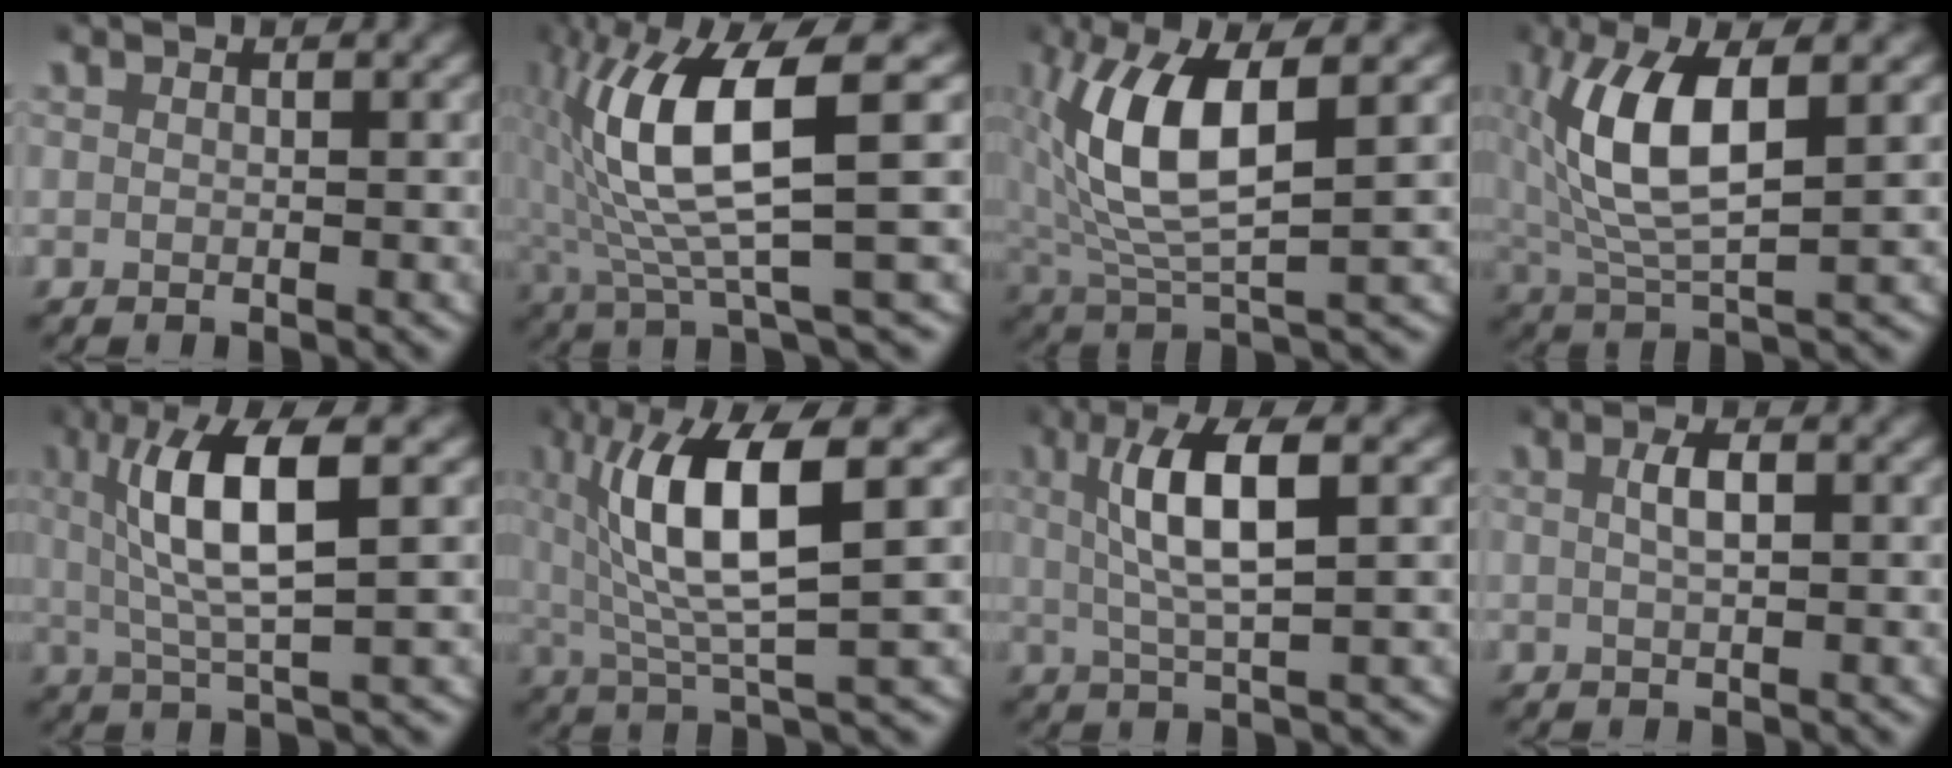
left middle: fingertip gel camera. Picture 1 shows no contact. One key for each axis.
{"total": 9.9, "fx": 0.8, "fy": 3.0, "fz": 9.5, "tx": -0.174, "ty": 0.008, "tz": 0.013}
{"total": 7.9, "fx": 1.4, "fy": 3.1, "fz": 7.2, "tx": -0.147, "ty": 0.003, "tz": 0.030}
{"total": 7.2, "fx": 1.2, "fy": 2.6, "fz": 6.6, "tx": -0.140, "ty": 0.003, "tz": 0.028}
{"total": 7.0, "fx": 1.6, "fy": 1.4, "fz": 6.7, "tx": -0.122, "ty": 0.012, "tz": 0.023}
{"total": 9.0, "fx": 1.7, "fy": 2.5, "fz": 8.5, "tx": -0.160, "ty": 0.010, "tz": 0.029}
{"total": 5.7, "fx": 1.3, "fy": 1.0, "fz": 5.4, "tx": -0.101, "ty": 0.009, "tz": 0.019}
{"total": 1.9, "fx": 0.3, "fy": 0.6, "fz": 1.8, "tx": -0.032, "ty": 0.005, "tz": 0.003}